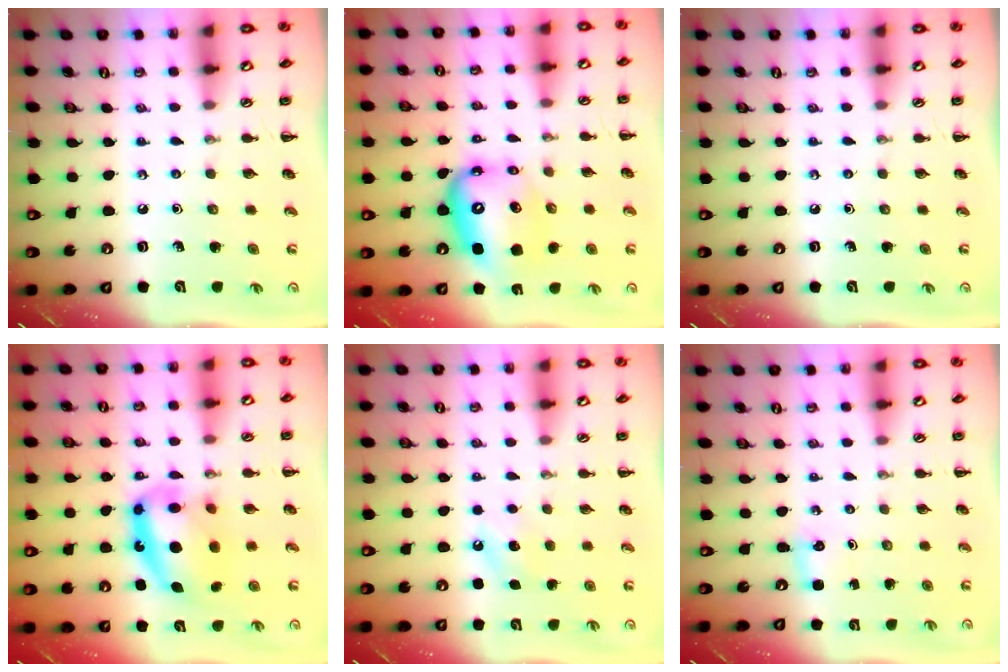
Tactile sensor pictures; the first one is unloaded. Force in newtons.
{"total": 11.5, "press": 11.1, "slide": 2.9}
{"total": 0.0}
{"total": 14.6, "press": 14.1, "slide": 3.8}
{"total": 6.2, "press": 6.0, "slide": 1.7}
{"total": 2.4, "press": 2.3, "slide": 0.7}